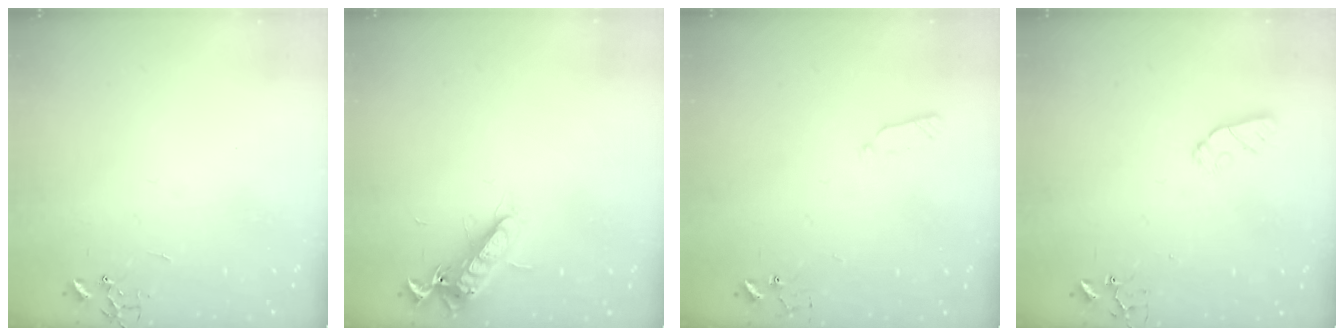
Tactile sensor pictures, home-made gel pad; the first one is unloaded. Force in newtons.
{"total": 13.0, "press": 12.9, "slide": 1.2}
{"total": 4.7, "press": 4.6, "slide": 0.9}
{"total": 6.6, "press": 6.6, "slide": 0.2}